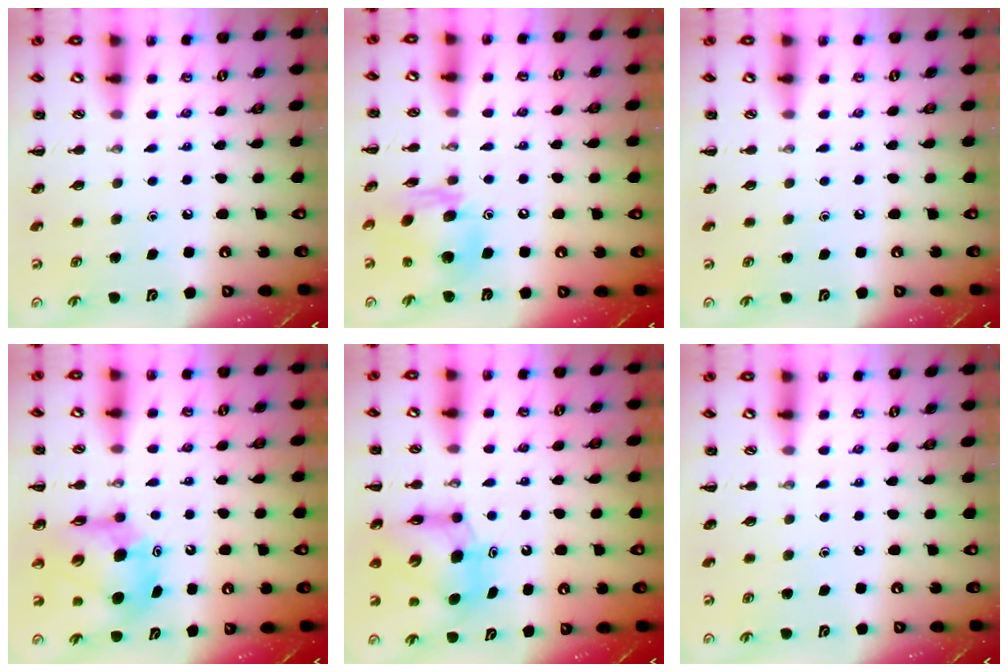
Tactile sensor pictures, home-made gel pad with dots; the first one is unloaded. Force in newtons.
{"total": 13.9, "press": 13.2, "slide": 4.2}
{"total": 0.0}
{"total": 10.2, "press": 9.8, "slide": 2.9}
{"total": 8.7, "press": 8.6, "slide": 1.3}
{"total": 0.0}